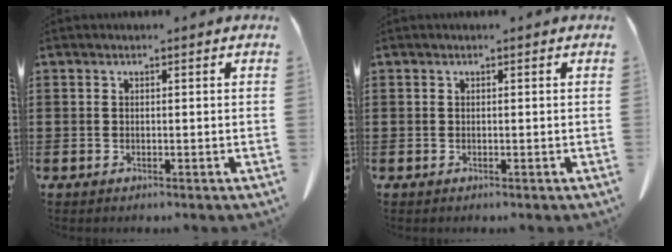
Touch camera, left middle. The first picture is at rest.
{"total": 0.0}